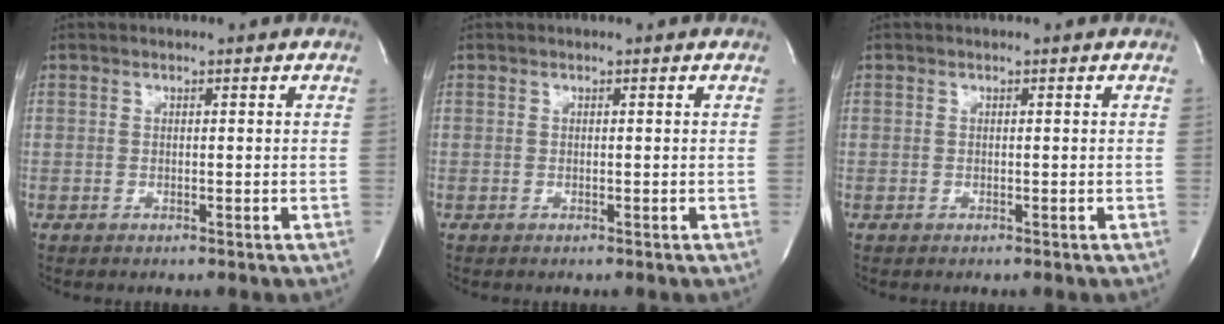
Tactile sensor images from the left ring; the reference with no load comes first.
{"total": 0.0}
{"total": 0.0}